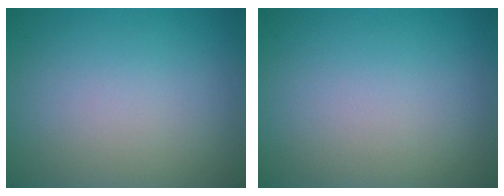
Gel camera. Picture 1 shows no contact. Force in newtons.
{"total": 0.0}